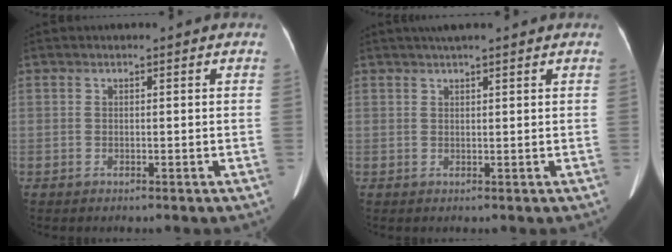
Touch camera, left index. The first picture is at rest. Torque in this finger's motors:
{"motor_torque": [0.40, -1.10, 0.00, 0.02]}